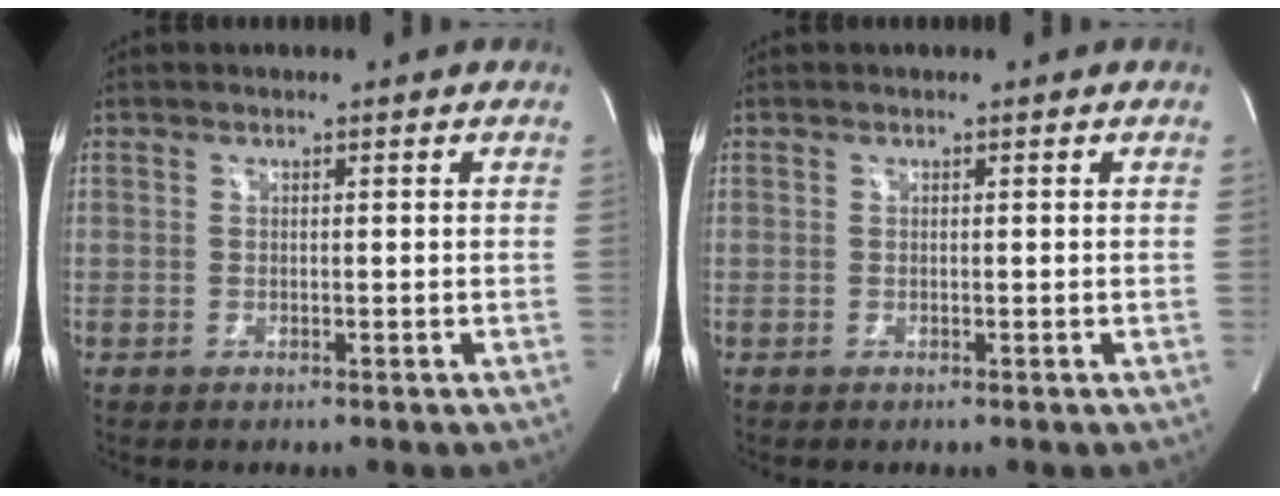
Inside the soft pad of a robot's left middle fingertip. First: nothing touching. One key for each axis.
{"total": 0.0}